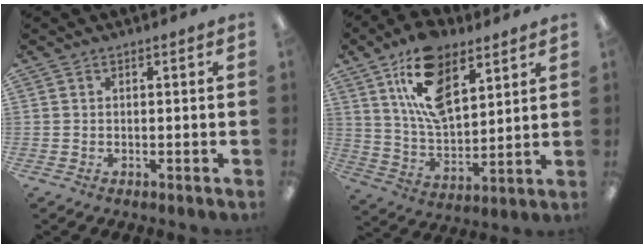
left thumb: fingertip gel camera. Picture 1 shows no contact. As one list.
[{"total": 16.7, "force": [9.5, 8.7, 10.6], "torque": [-0.181, -0.027, 0.171]}]